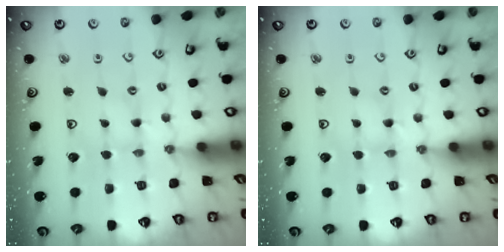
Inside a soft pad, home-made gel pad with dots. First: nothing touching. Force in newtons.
{"total": 0.8, "press": 0.8, "slide": 0.2}